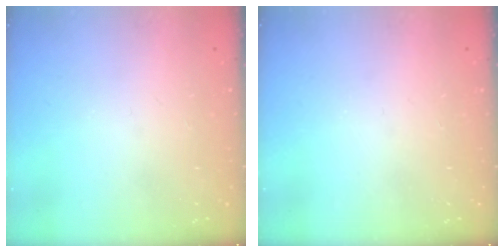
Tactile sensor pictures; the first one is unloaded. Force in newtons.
{"total": 0.0}